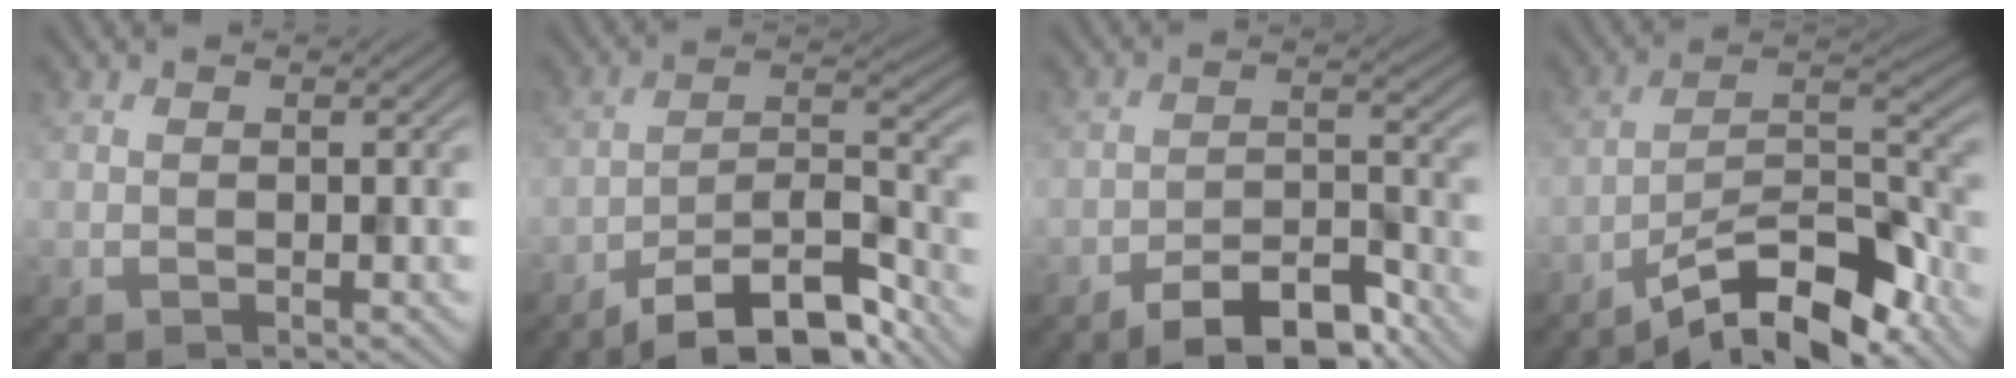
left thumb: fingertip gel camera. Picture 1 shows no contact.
{"total": 12.5, "force": [-9.6, 3.3, 7.2], "torque": [-0.120, 0.001, -0.169]}
{"total": 8.6, "force": [-6.2, 2.9, 5.1], "torque": [-0.072, 0.003, -0.113]}
{"total": 12.2, "force": [-9.3, 2.9, 7.3], "torque": [-0.117, 0.011, -0.179]}